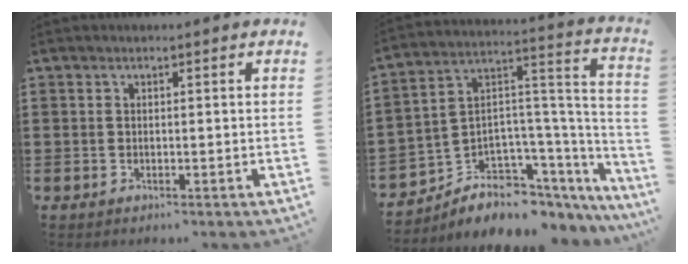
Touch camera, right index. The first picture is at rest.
{"total": 6.4, "force": [-4.5, 4.2, 1.7], "torque": [-0.041, -0.015, -0.079]}